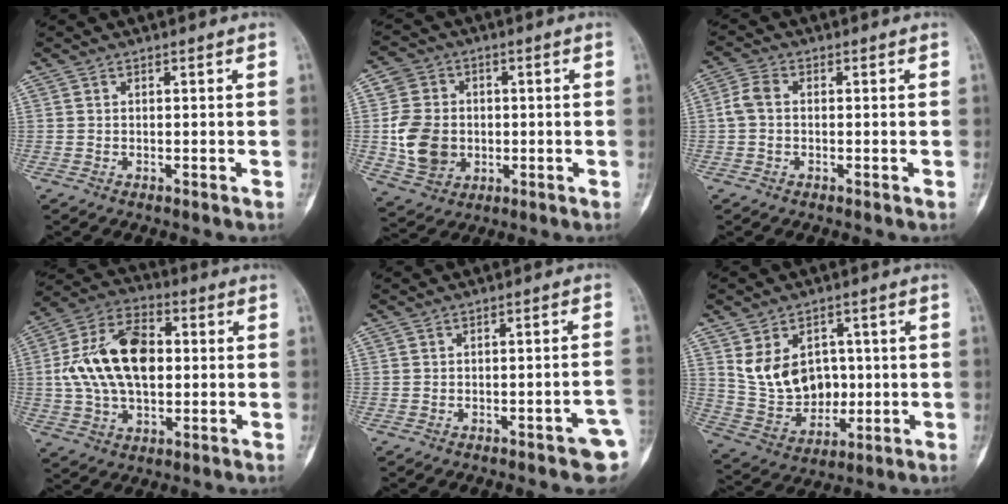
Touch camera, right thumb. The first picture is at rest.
{"total": 11.9, "force": [-0.7, 10.0, 6.5], "torque": [-0.093, 0.003, -0.006]}
{"total": 3.0, "force": [0.1, 2.1, 2.2], "torque": [-0.045, 0.010, -0.003]}
{"total": 17.9, "force": [1.2, 11.0, 14.0], "torque": [-0.240, 0.021, 0.019]}
{"total": 6.2, "force": [-2.7, 1.5, 5.3], "torque": [-0.058, 0.017, -0.029]}
{"total": 12.5, "force": [2.2, 9.6, 7.6], "torque": [-0.089, -0.003, 0.062]}